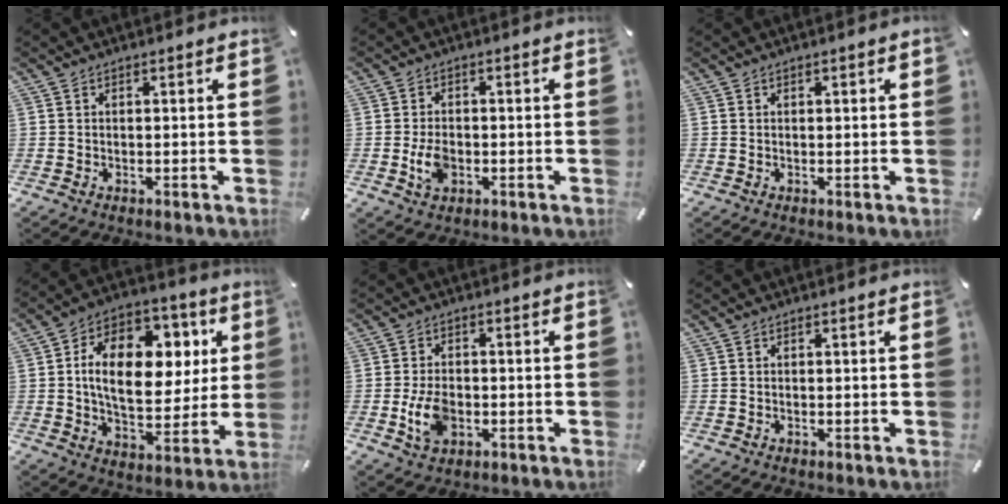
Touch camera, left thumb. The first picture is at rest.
{"total": 5.3, "force": [-1.1, 3.7, 3.7], "torque": [-0.089, -0.002, -0.024]}
{"total": 0.7, "force": [0.3, 0.2, 0.6], "torque": [-0.011, 0.002, 0.004]}
{"total": 18.7, "force": [3.4, 12.0, 14.0], "torque": [-0.233, -0.001, 0.059]}
{"total": 7.6, "force": [-1.7, 5.2, 5.2], "torque": [-0.110, 0.001, -0.032]}
{"total": 0.0}